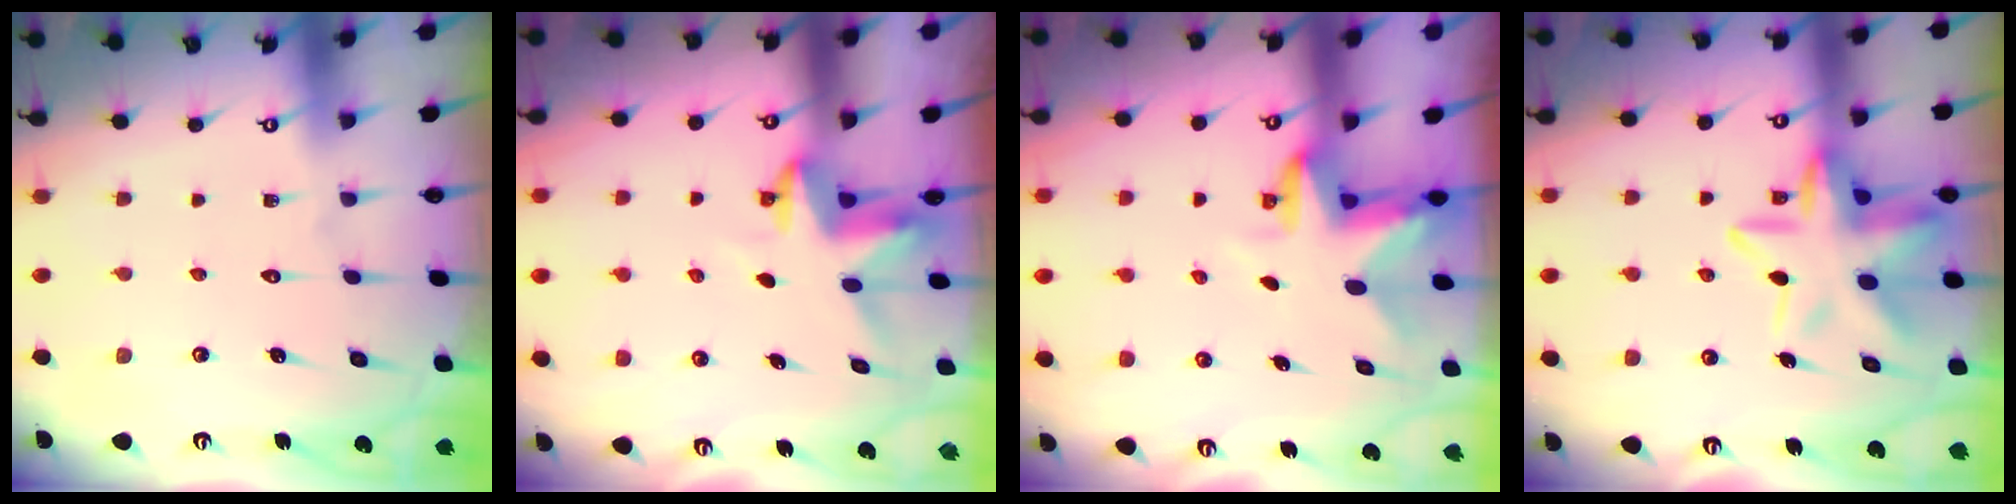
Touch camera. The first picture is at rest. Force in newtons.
{"total": 3.7, "press": 3.7, "slide": 0.3}
{"total": 3.0, "press": 3.0, "slide": 0.4}
{"total": 15.2, "press": 15.2, "slide": 1.6}